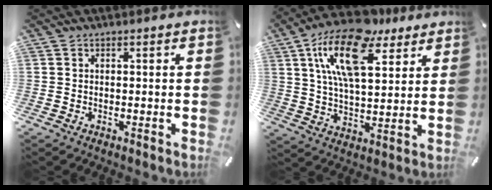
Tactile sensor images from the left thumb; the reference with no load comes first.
{"total": 19.2, "force": [10.3, 9.0, 13.5], "torque": [-0.267, -0.033, 0.173]}